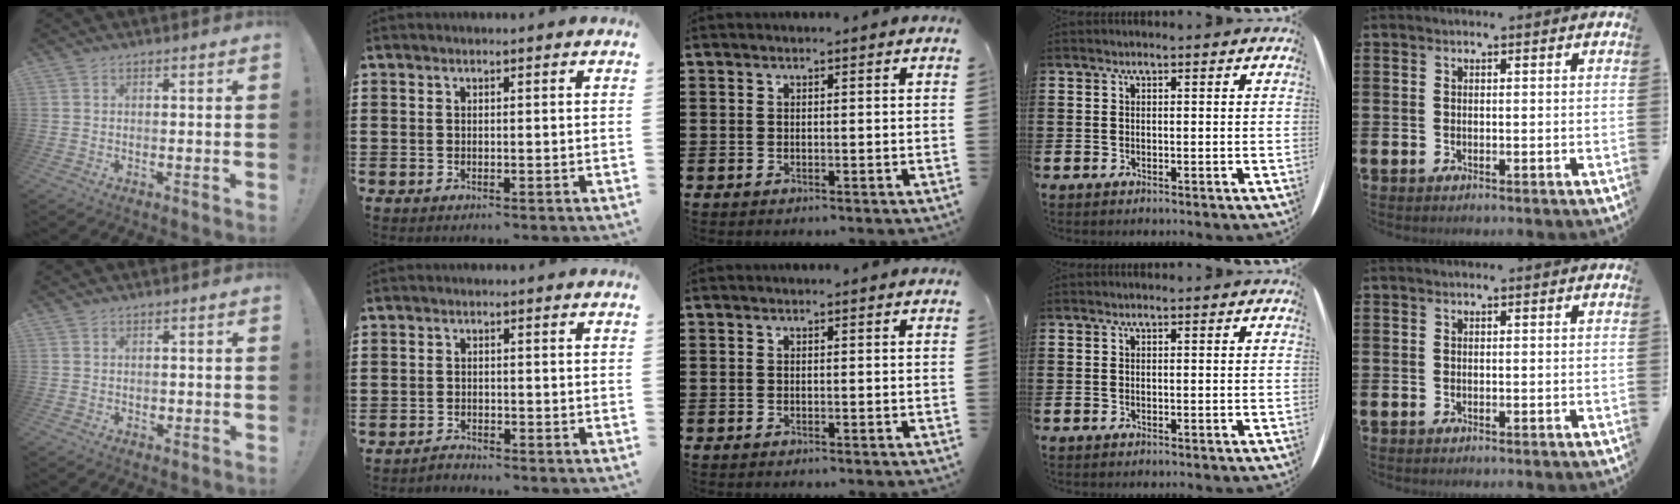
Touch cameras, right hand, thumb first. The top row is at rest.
{"thumb": {"total": 0.7, "force": [-0.1, 0.7, 0.0], "torque": [-0.003, 0.003, 0.000]}, "index": {"total": 1.3, "force": [-1.2, 0.3, -0.1], "torque": [-0.003, 0.006, -0.028]}}